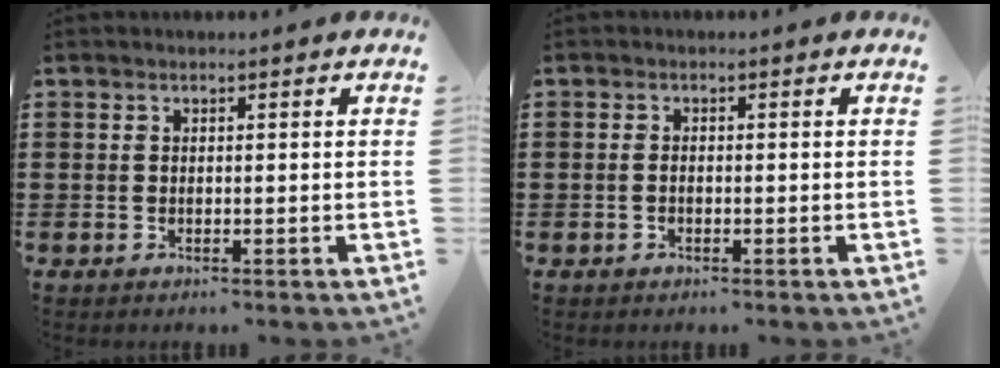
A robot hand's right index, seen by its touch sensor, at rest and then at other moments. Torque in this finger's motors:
{"motor_torque": [-0.69, 0.92, 0.00, -0.01]}